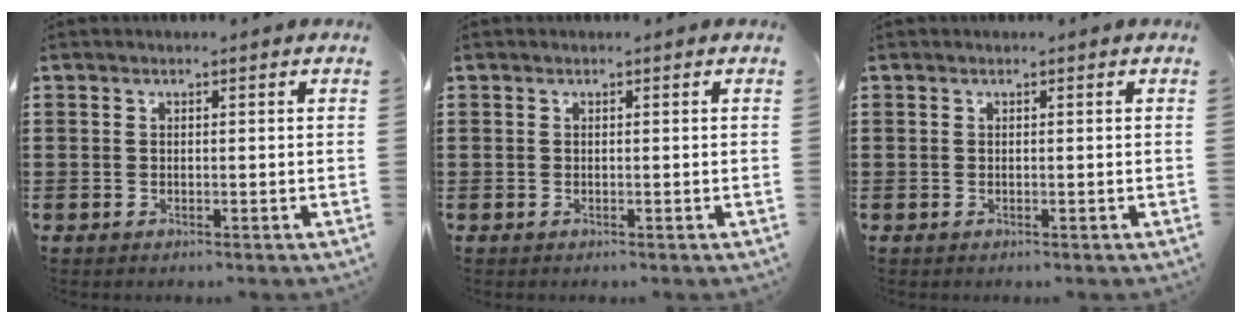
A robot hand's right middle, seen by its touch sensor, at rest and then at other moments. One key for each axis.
{"total": 0.0}
{"total": 0.0}